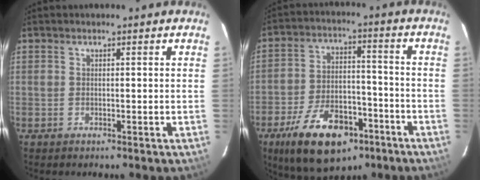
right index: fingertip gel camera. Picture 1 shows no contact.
{"total": 18.3, "force": [-10.8, 9.2, 11.5], "torque": [-0.226, 0.000, -0.164]}